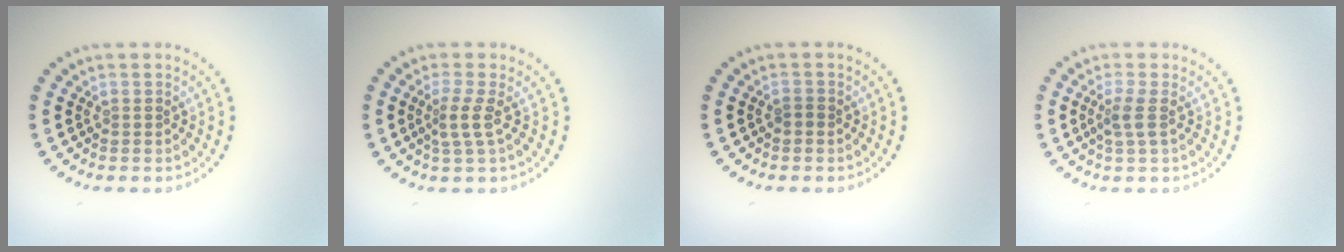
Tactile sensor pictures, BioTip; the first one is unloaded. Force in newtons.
{"total": 2.1, "press": 1.5, "slide": 1.5}
{"total": 0.7, "press": 0.6, "slide": 0.3}
{"total": 1.7, "press": 1.4, "slide": 1.1}